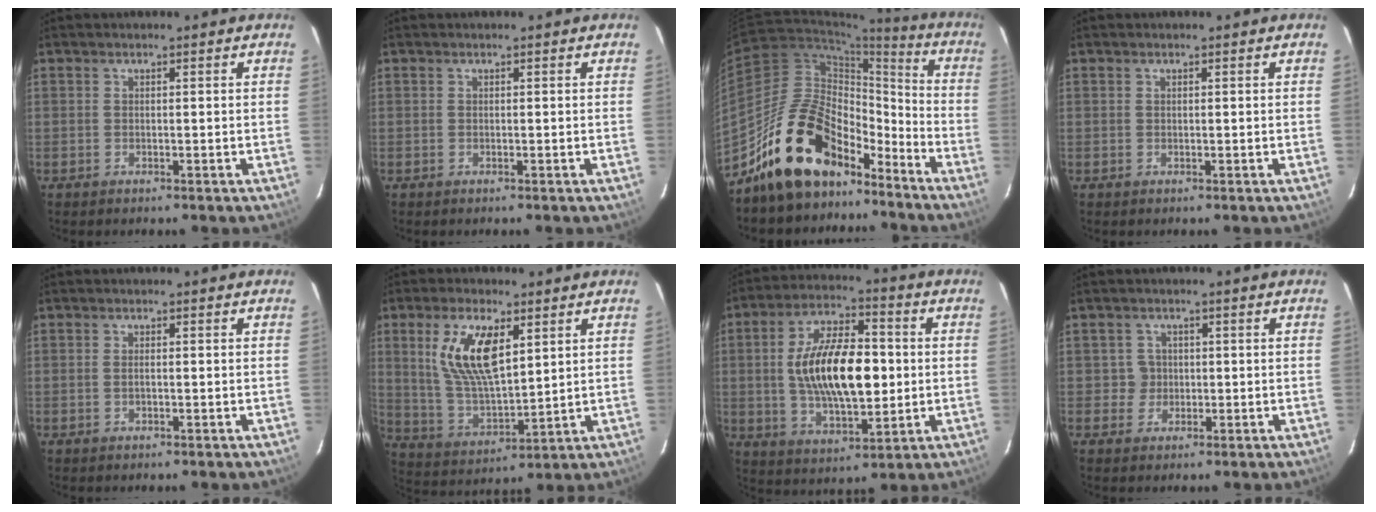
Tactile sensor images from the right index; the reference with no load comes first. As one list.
[{"total": 0.0}, {"total": 18.9, "force": [-14.3, 9.2, 8.1], "torque": [-0.151, 0.035, -0.233]}, {"total": 0.0}, {"total": 1.2, "force": [-0.1, 0.5, 1.0], "torque": [-0.020, 0.001, -0.003]}, {"total": 13.5, "force": [5.0, 5.5, 11.2], "torque": [-0.222, 0.005, 0.106]}, {"total": 17.2, "force": [0.2, 7.8, 15.4], "torque": [-0.279, 0.011, 0.011]}, {"total": 2.9, "force": [0.0, 2.9, -0.1], "torque": [0.010, 0.015, 0.003]}]